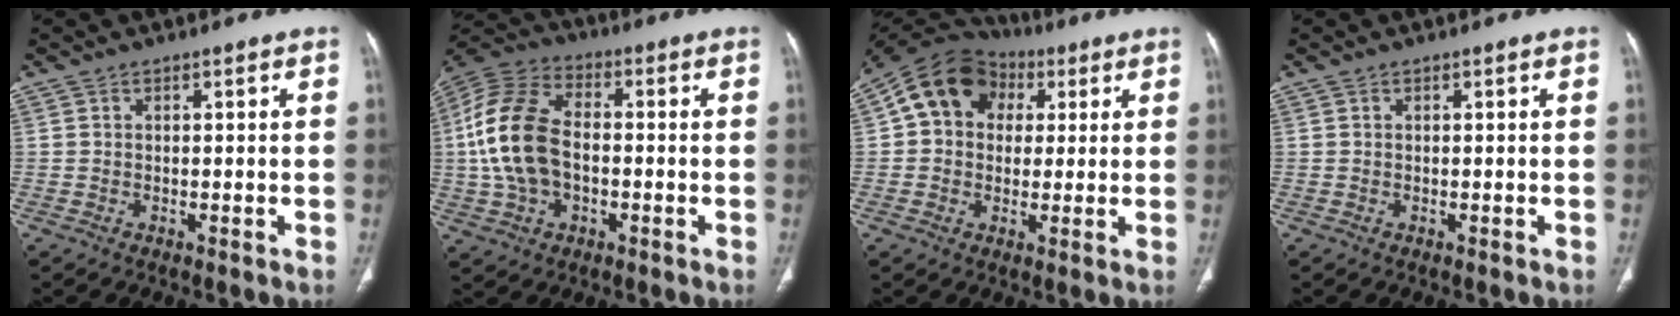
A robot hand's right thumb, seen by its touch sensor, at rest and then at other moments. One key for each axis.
{"total": 16.2, "fx": -0.8, "fy": 10.4, "fz": 12.3, "tx": -0.253, "ty": 0.029, "tz": -0.017}
{"total": 12.9, "fx": 3.1, "fy": 10.5, "fz": 6.8, "tx": -0.100, "ty": 0.024, "tz": 0.043}
{"total": 0.0}